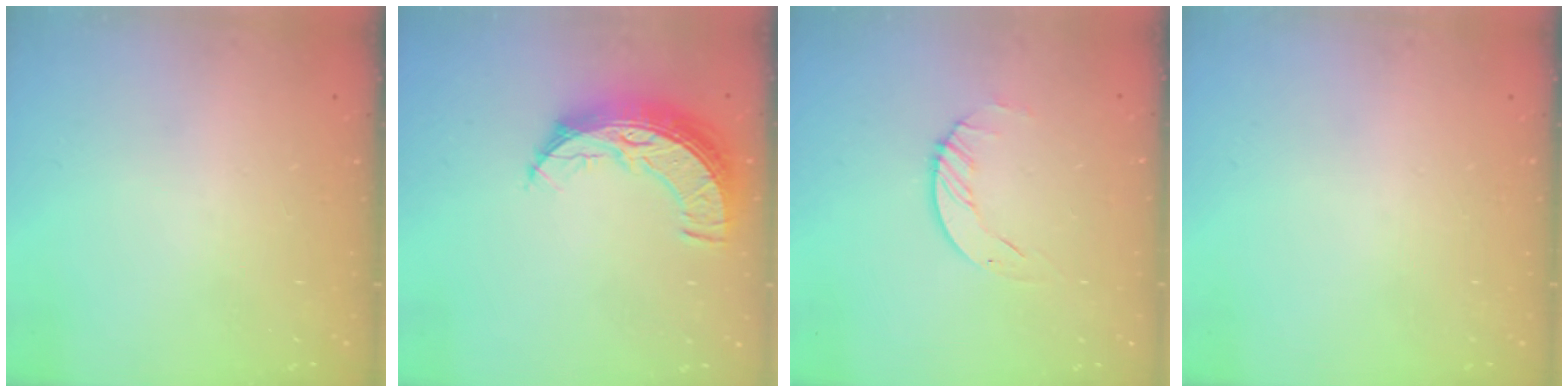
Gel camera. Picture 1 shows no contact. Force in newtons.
{"total": 9.9, "press": 9.9, "slide": 0.7}
{"total": 2.3, "press": 2.3, "slide": 0.3}
{"total": 0.0}